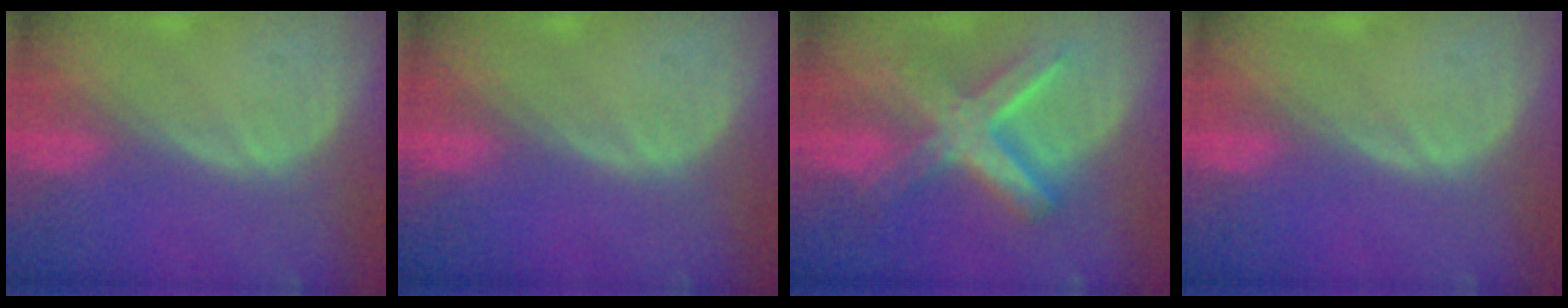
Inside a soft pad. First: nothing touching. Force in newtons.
{"total": 0.0}
{"total": 9.0, "press": 9.0, "slide": 0.7}
{"total": 0.0}